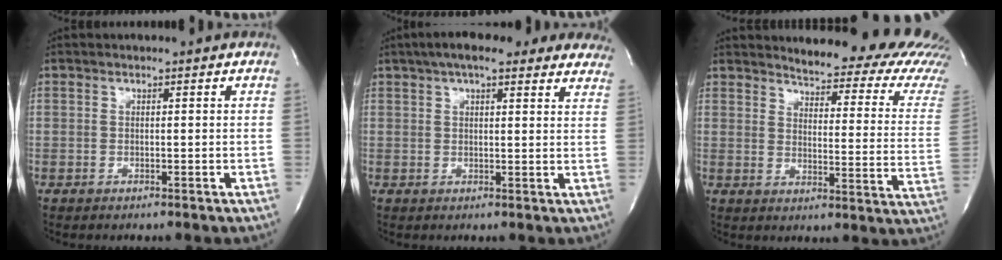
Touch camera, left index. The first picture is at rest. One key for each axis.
{"total": 16.3, "fx": 13.0, "fy": 4.4, "fz": 8.9, "tx": -0.123, "ty": 0.039, "tz": 0.158}
{"total": 19.0, "fx": 18.2, "fy": 1.4, "fz": 5.2, "tx": -0.063, "ty": -0.122, "tz": 0.191}